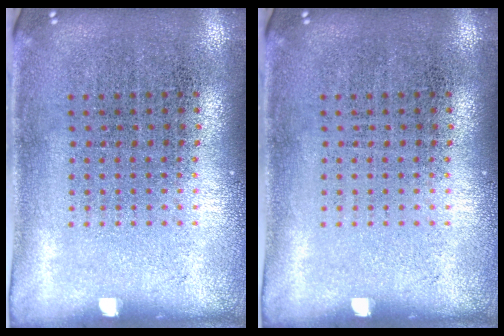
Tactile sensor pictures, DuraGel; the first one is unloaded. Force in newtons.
{"total": 0.0}